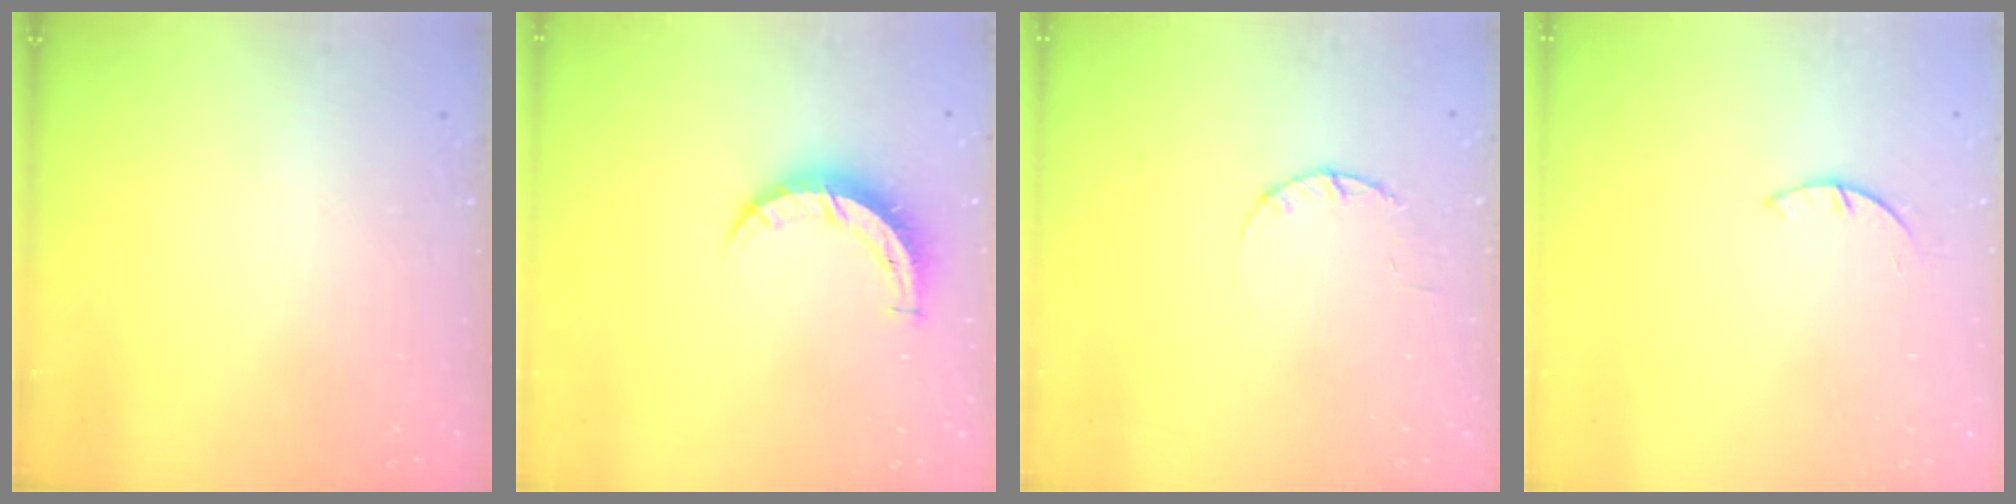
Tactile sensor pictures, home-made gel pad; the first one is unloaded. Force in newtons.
{"total": 6.7, "press": 6.7, "slide": 0.6}
{"total": 2.4, "press": 2.3, "slide": 0.4}
{"total": 1.4, "press": 1.4, "slide": 0.3}